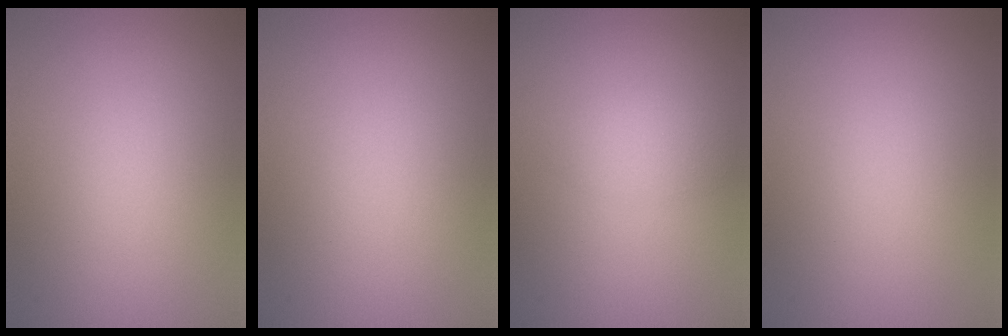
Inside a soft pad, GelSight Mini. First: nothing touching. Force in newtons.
{"total": 0.0}
{"total": 1.5, "press": 1.5, "slide": 0.0}
{"total": 0.0}